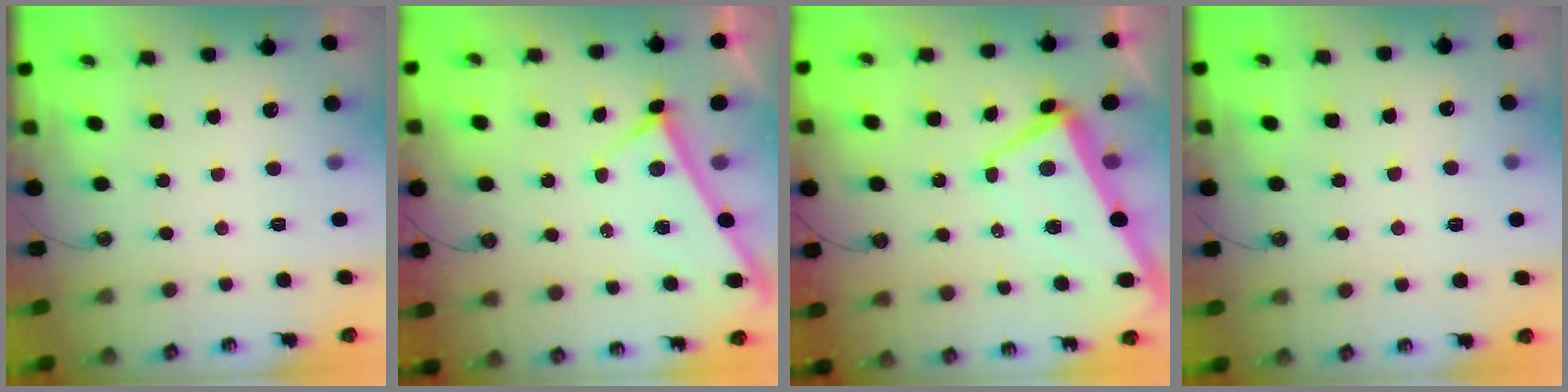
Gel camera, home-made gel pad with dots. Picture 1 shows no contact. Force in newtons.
{"total": 3.9, "press": 3.9, "slide": 0.4}
{"total": 1.9, "press": 1.7, "slide": 1.0}
{"total": 6.5, "press": 6.5, "slide": 0.2}